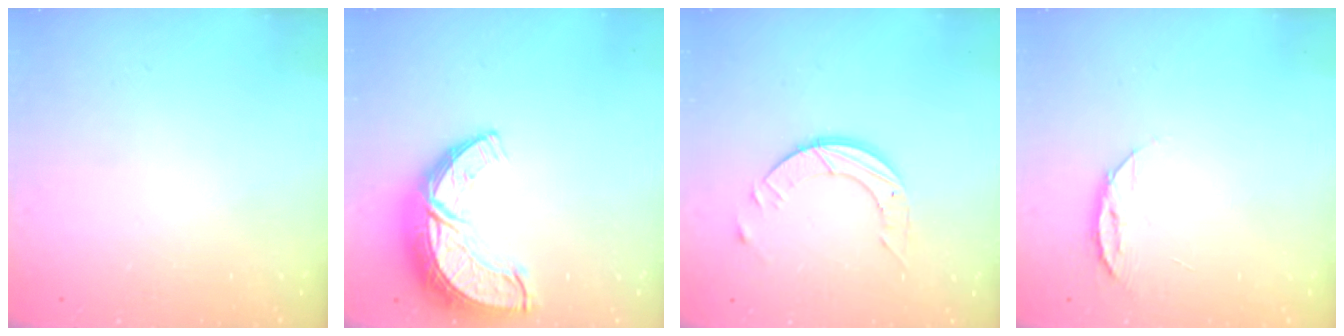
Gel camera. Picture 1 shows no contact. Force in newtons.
{"total": 12.6, "press": 12.6, "slide": 0.9}
{"total": 9.0, "press": 9.0, "slide": 0.8}
{"total": 4.4, "press": 4.3, "slide": 0.5}